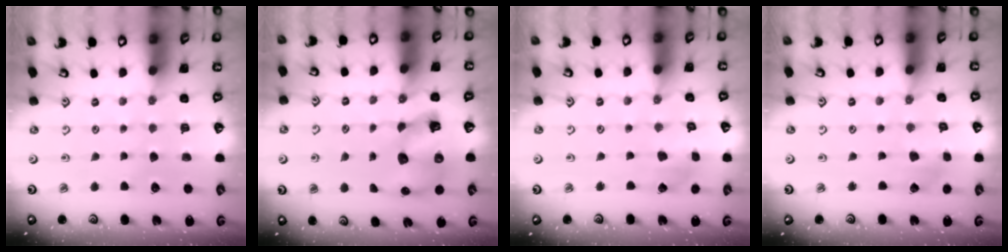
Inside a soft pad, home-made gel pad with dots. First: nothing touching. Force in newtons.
{"total": 8.8, "press": 8.6, "slide": 1.5}
{"total": 2.9, "press": 2.9, "slide": 0.1}
{"total": 2.5, "press": 2.5, "slide": 0.5}